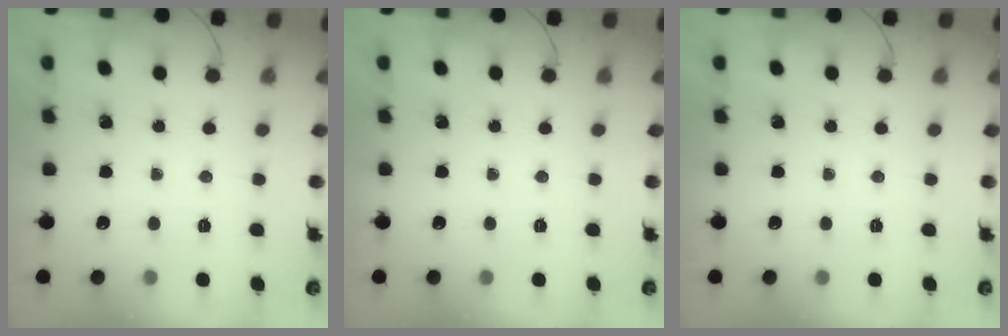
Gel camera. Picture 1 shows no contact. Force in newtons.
{"total": 0.0}
{"total": 0.0}